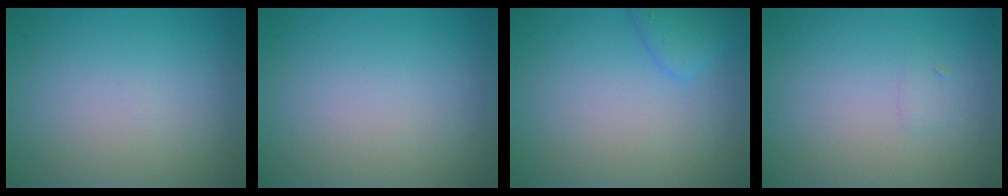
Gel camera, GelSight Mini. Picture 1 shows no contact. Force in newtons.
{"total": 0.0}
{"total": 1.9, "press": 1.9, "slide": 0.1}
{"total": 0.7, "press": 0.7, "slide": 0.0}